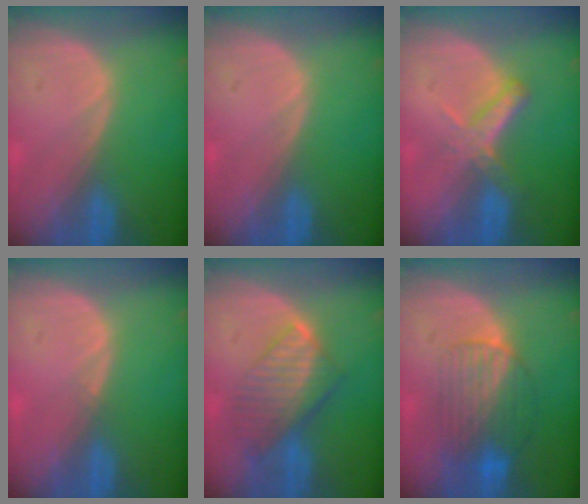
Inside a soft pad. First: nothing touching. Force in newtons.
{"total": 0.0}
{"total": 5.5, "press": 4.7, "slide": 2.7}
{"total": 0.6, "press": 0.5, "slide": 0.4}
{"total": 8.1, "press": 7.1, "slide": 3.9}
{"total": 8.0, "press": 7.6, "slide": 2.7}